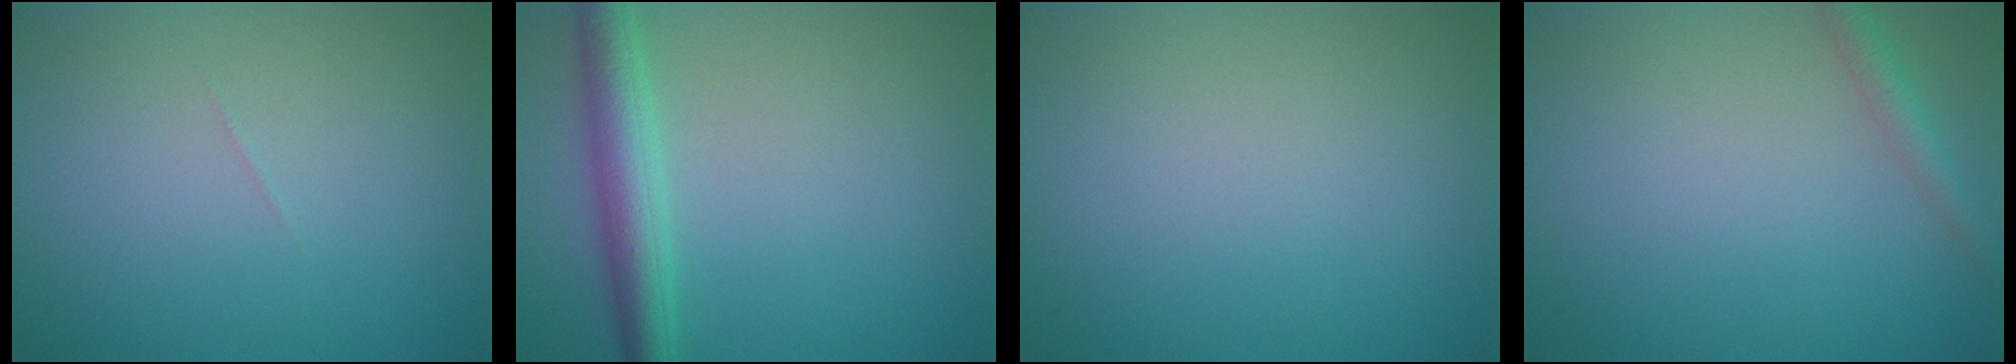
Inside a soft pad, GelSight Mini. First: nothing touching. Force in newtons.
{"total": 4.1, "press": 4.1, "slide": 0.0}
{"total": 0.0}
{"total": 1.8, "press": 1.8, "slide": 0.0}